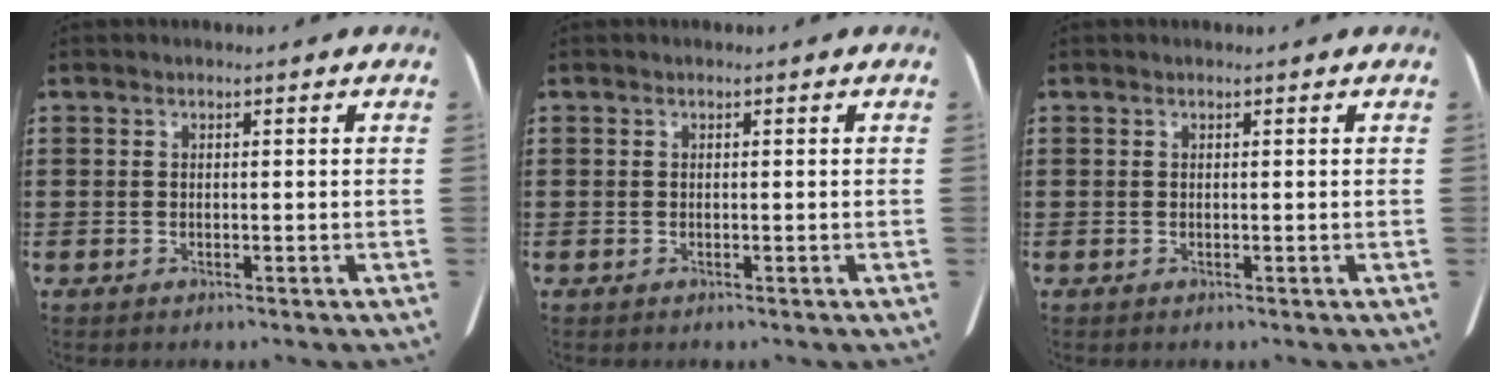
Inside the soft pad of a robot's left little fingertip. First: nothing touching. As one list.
[{"total": 0.0}, {"total": 0.0}]